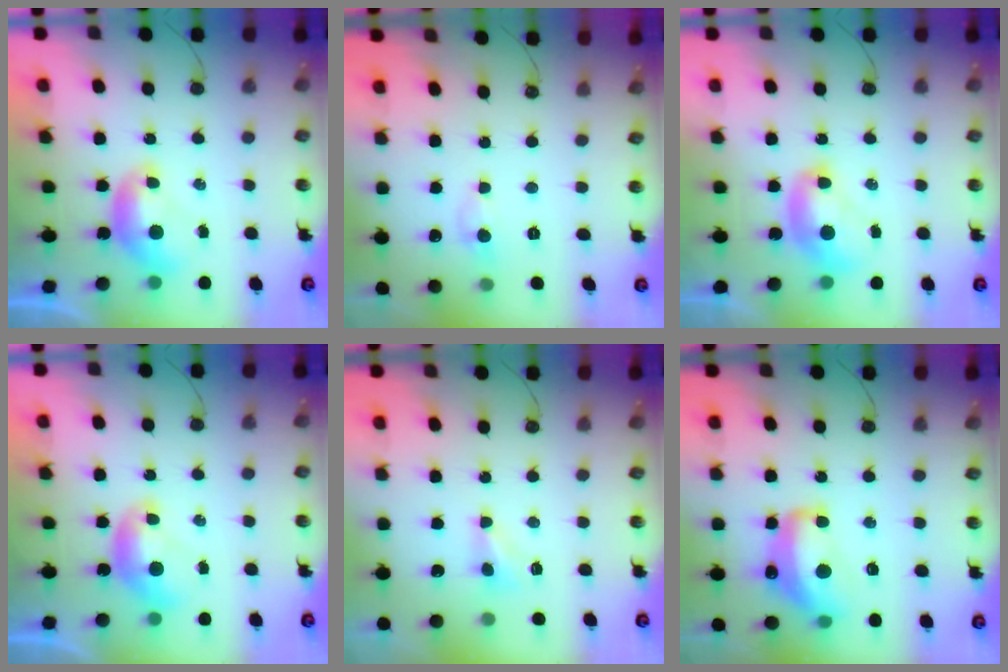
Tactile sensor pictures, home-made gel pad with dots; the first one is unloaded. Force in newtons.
{"total": 1.3, "press": 1.3, "slide": 0.3}
{"total": 2.3, "press": 2.3, "slide": 0.3}
{"total": 0.0}
{"total": 1.6, "press": 1.5, "slide": 0.5}
{"total": 8.6, "press": 8.5, "slide": 0.9}